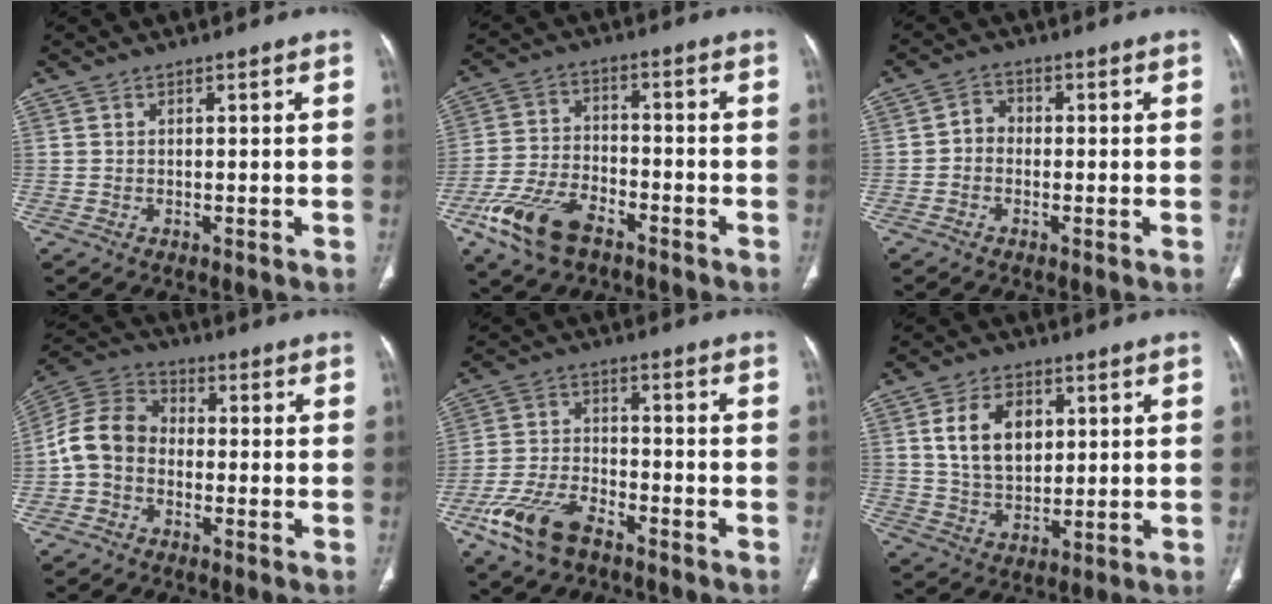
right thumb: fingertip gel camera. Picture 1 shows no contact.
{"total": 12.5, "force": [-7.4, 6.5, 7.8], "torque": [-0.155, 0.021, -0.142]}
{"total": 3.1, "force": [-0.6, 2.7, 1.5], "torque": [-0.008, 0.014, -0.021]}
{"total": 9.4, "force": [-1.9, 7.3, 5.6], "torque": [-0.102, 0.032, -0.052]}
{"total": 11.7, "force": [-7.4, 5.4, 7.3], "torque": [-0.150, 0.024, -0.147]}
{"total": 10.8, "force": [3.1, 7.2, 7.4], "torque": [-0.104, -0.013, 0.062]}